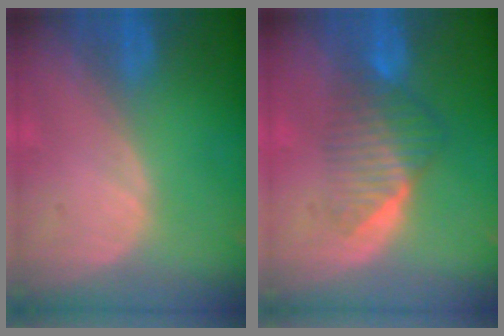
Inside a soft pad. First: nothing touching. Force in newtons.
{"total": 6.6, "press": 5.8, "slide": 3.2}